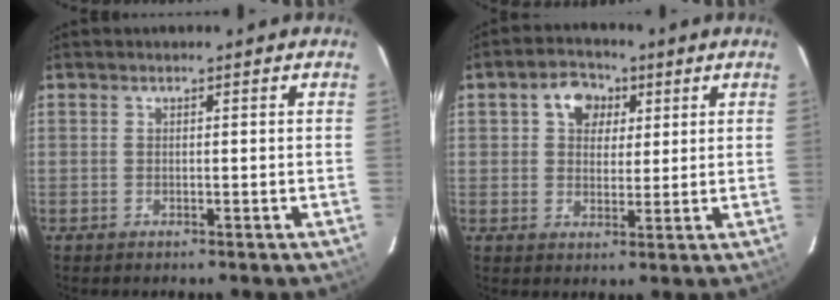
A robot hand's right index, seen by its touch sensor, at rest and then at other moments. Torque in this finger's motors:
{"motor_torque": [0.14, 0.10, 0.09, 0.06]}